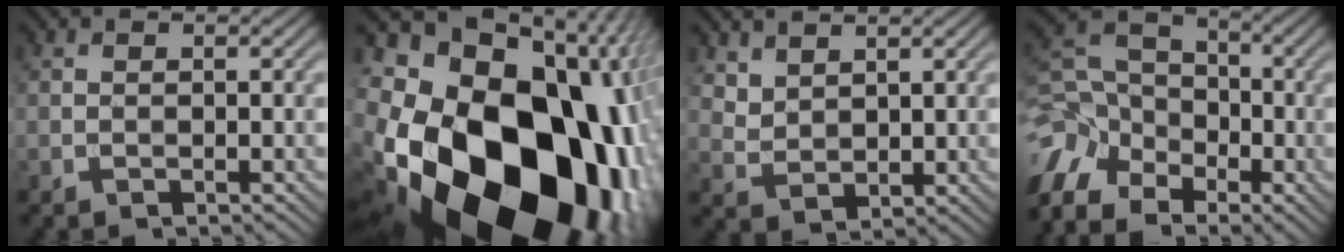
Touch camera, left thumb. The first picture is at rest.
{"total": 25.7, "force": [-7.6, 18.4, 16.3], "torque": [-0.277, -0.077, -0.157]}
{"total": 3.7, "force": [2.8, 1.9, 1.6], "torque": [-0.045, -0.011, 0.070]}
{"total": 10.7, "force": [-6.1, 7.6, 4.3], "torque": [-0.110, -0.014, -0.124]}